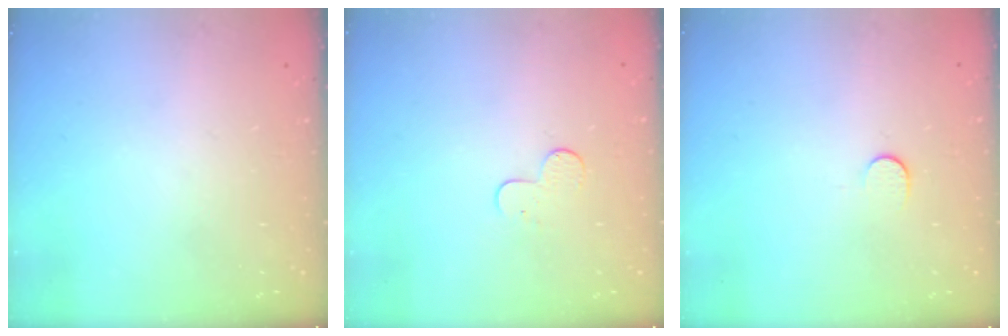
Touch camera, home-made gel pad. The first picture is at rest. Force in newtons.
{"total": 5.5, "press": 5.5, "slide": 0.5}
{"total": 4.5, "press": 4.5, "slide": 0.5}